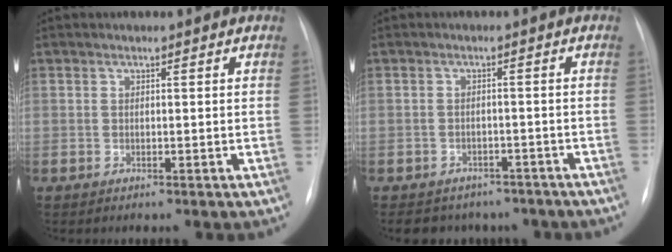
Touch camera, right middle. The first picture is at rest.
{"total": 8.9, "force": [-7.2, 5.0, 1.9], "torque": [-0.021, 0.008, -0.076]}